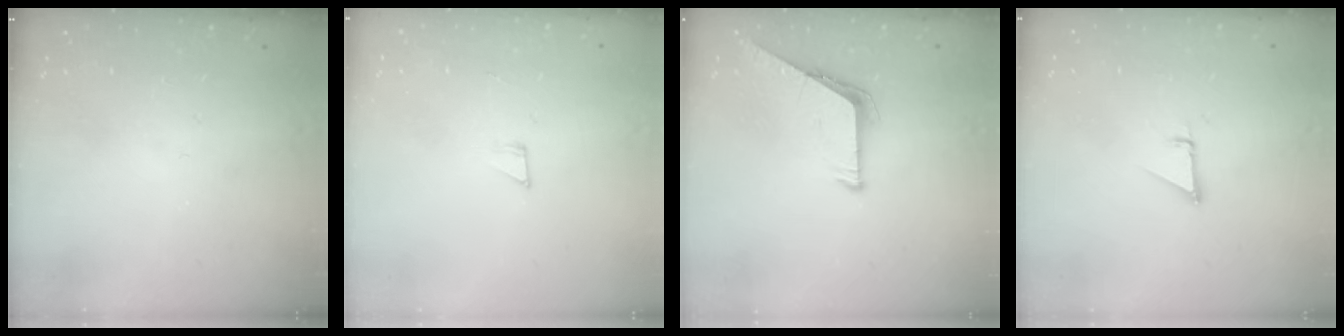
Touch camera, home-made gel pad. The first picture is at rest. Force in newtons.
{"total": 2.6, "press": 2.6, "slide": 0.1}
{"total": 6.5, "press": 6.4, "slide": 0.5}
{"total": 0.9, "press": 0.9, "slide": 0.1}